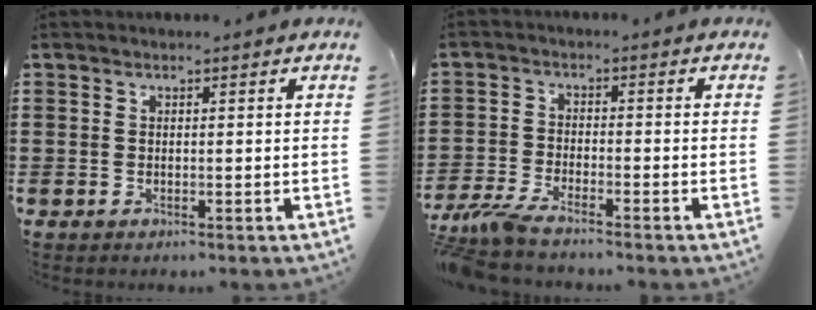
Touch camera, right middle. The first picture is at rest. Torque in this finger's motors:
{"motor_torque": [2.14, 0.00, 0.85, 0.21]}